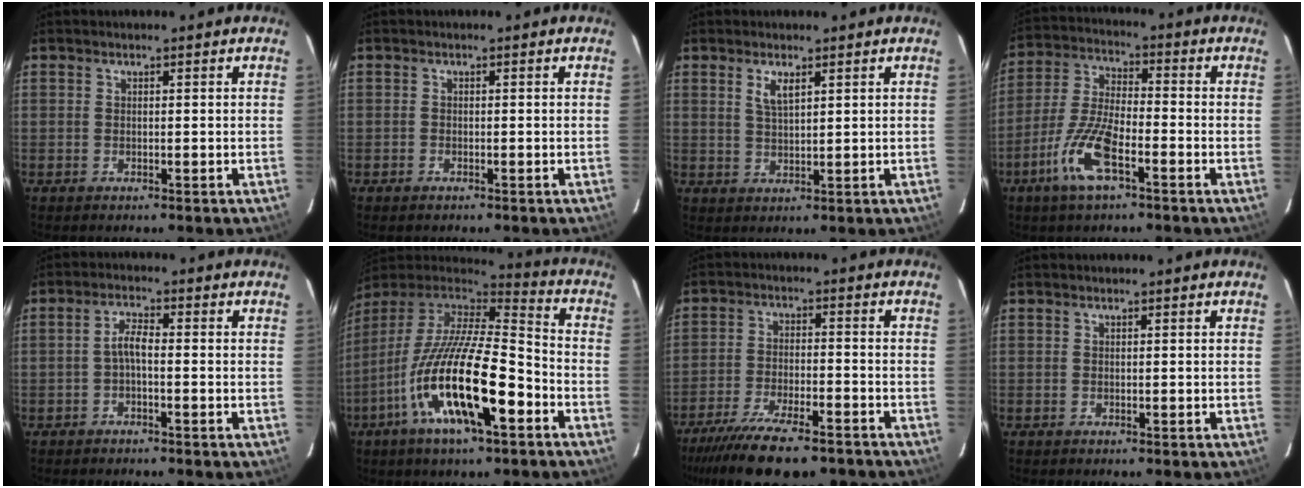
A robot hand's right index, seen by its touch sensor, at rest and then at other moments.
{"total": 0.6, "force": [-0.5, 0.3, 0.2], "torque": [-0.004, 0.001, -0.010]}
{"total": 3.3, "force": [1.7, 1.0, 2.7], "torque": [-0.050, -0.001, 0.033]}
{"total": 11.2, "force": [-5.7, 3.3, 9.1], "torque": [-0.198, -0.004, -0.115]}
{"total": 2.8, "force": [-1.0, 0.7, 2.5], "torque": [-0.054, 0.010, -0.021]}
{"total": 23.0, "force": [-9.6, 6.4, 19.9], "torque": [-0.362, -0.039, -0.179]}
{"total": 18.7, "force": [-14.9, 5.0, 10.1], "torque": [-0.203, -0.037, -0.229]}
{"total": 0.0}